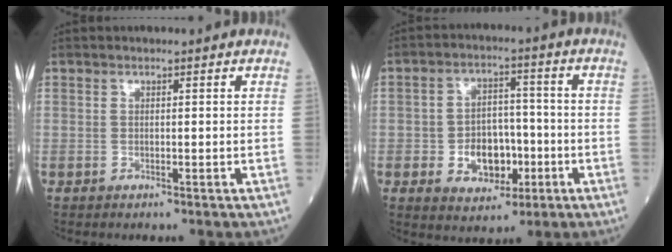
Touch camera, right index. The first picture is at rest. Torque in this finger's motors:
{"motor_torque": [0.30, 0.04, 0.17, 0.04]}